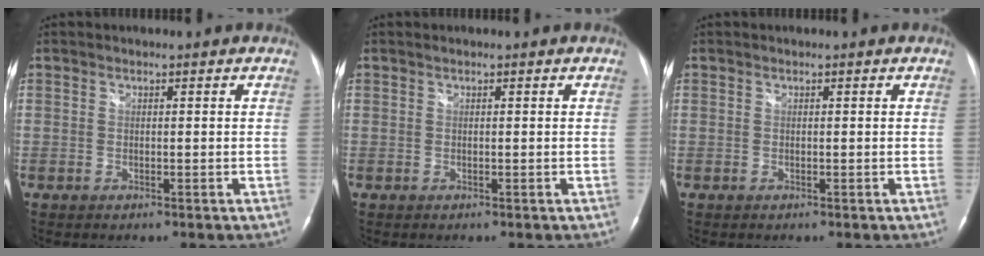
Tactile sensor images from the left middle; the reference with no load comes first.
{"total": 0.0}
{"total": 0.0}